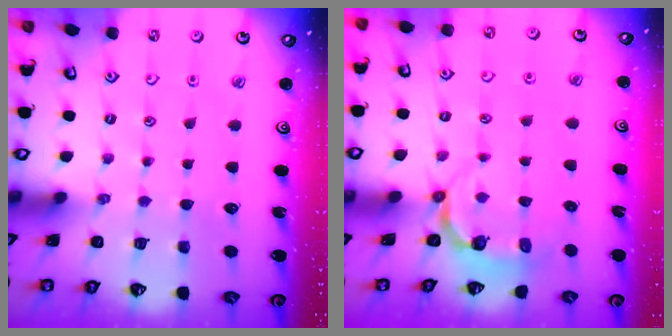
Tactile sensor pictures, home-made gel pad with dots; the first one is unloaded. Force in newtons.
{"total": 4.9, "press": 3.8, "slide": 3.0}